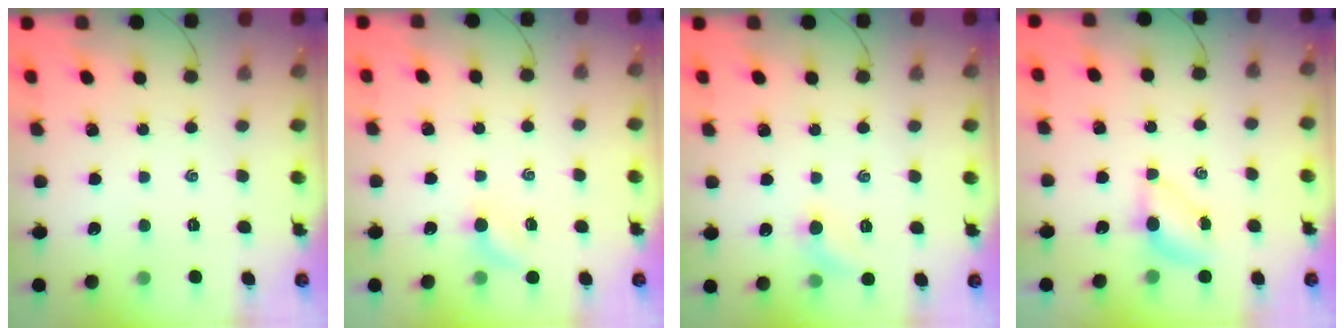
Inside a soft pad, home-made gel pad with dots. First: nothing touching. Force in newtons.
{"total": 3.4, "press": 3.2, "slide": 1.2}
{"total": 6.0, "press": 5.7, "slide": 1.7}
{"total": 4.2, "press": 4.0, "slide": 1.1}